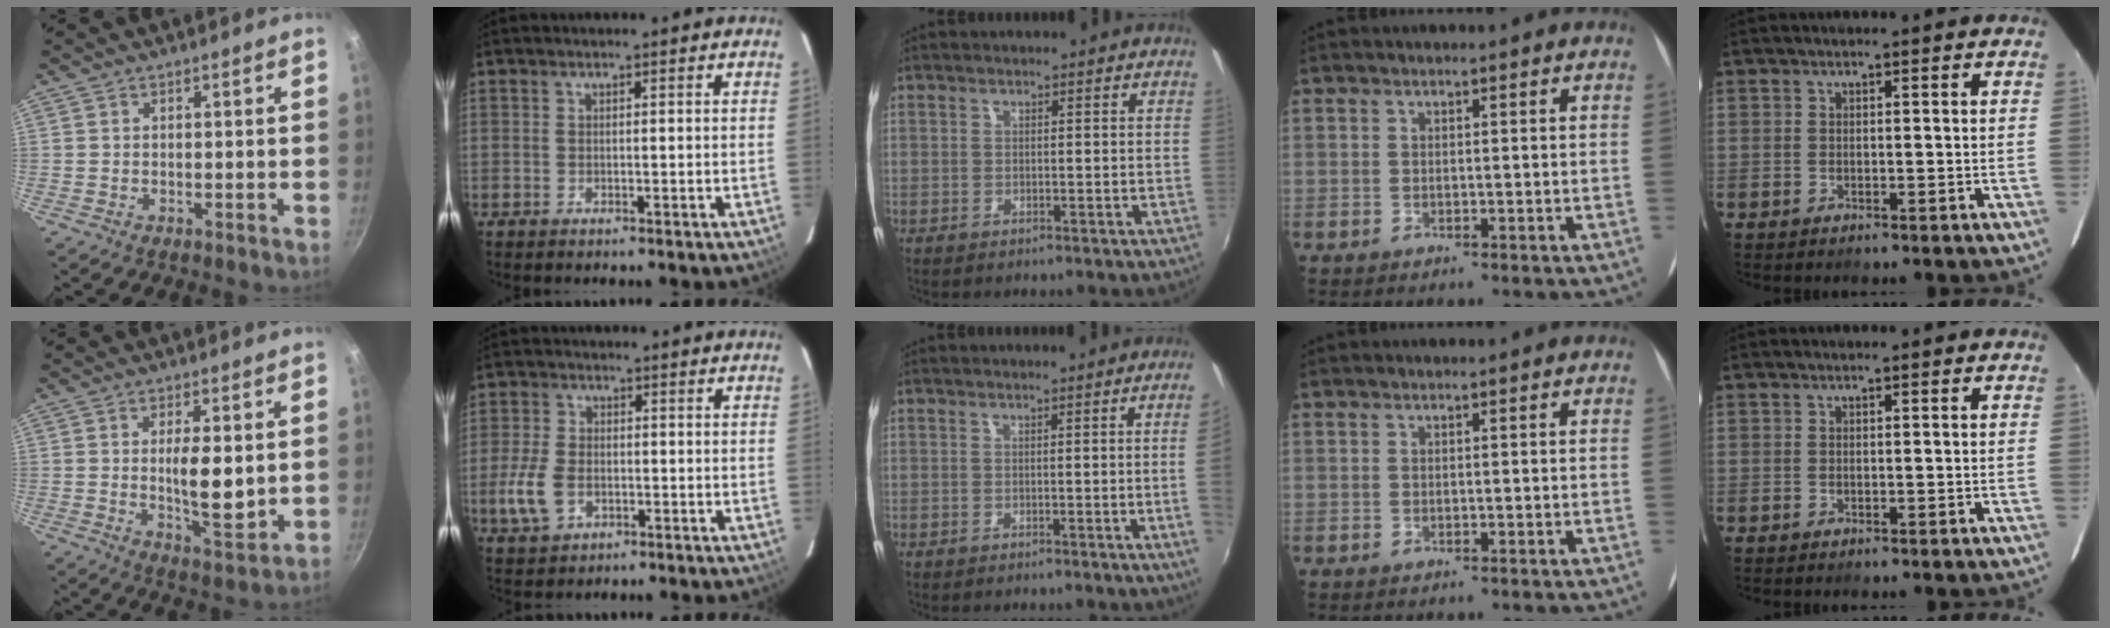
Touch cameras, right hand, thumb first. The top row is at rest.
{"thumb": {"total": 8.6, "force": [0.6, 2.9, 8.1], "torque": [-0.127, -0.023, 0.016]}, "index": {"total": 7.6, "force": [-2.3, 5.2, 5.1], "torque": [-0.125, -0.003, -0.038]}, "middle": {"total": 3.3, "force": [-0.1, -1.7, 2.8], "torque": [-0.047, -0.012, 0.005]}}